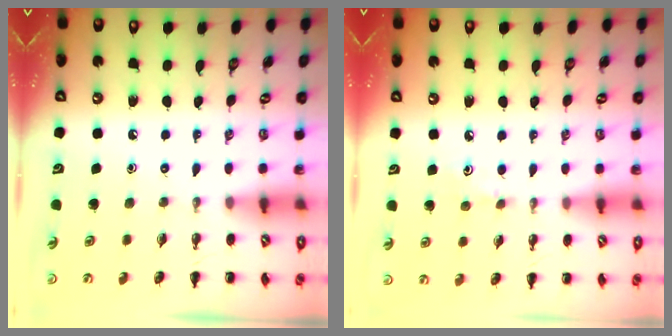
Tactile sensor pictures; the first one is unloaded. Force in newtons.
{"total": 4.2, "press": 4.0, "slide": 1.5}